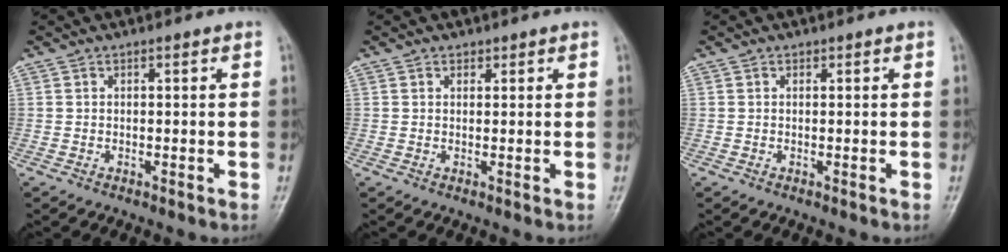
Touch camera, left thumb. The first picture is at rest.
{"total": 0.9, "force": [0.6, 0.7, 0.1], "torque": [0.010, -0.003, 0.006]}
{"total": 0.0}